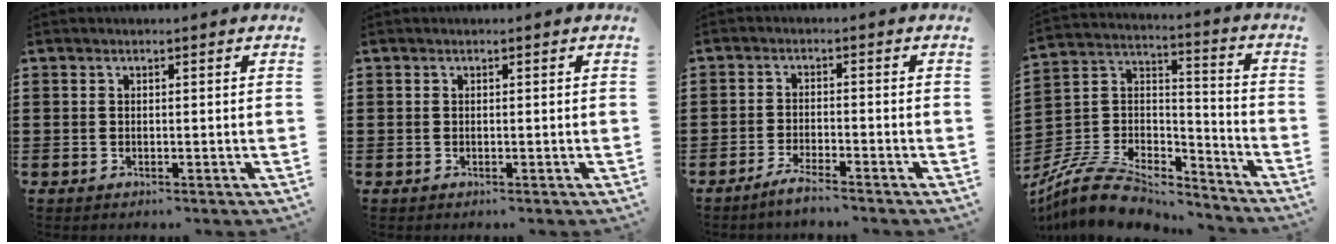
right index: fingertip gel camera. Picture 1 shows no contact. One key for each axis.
{"total": 0.0}
{"total": 2.9, "fx": -2.6, "fy": -0.2, "fz": 1.2, "tx": -0.021, "ty": 0.003, "tz": -0.050}
{"total": 9.4, "fx": -7.9, "fy": 3.4, "fz": 3.6, "tx": -0.087, "ty": 0.008, "tz": -0.157}